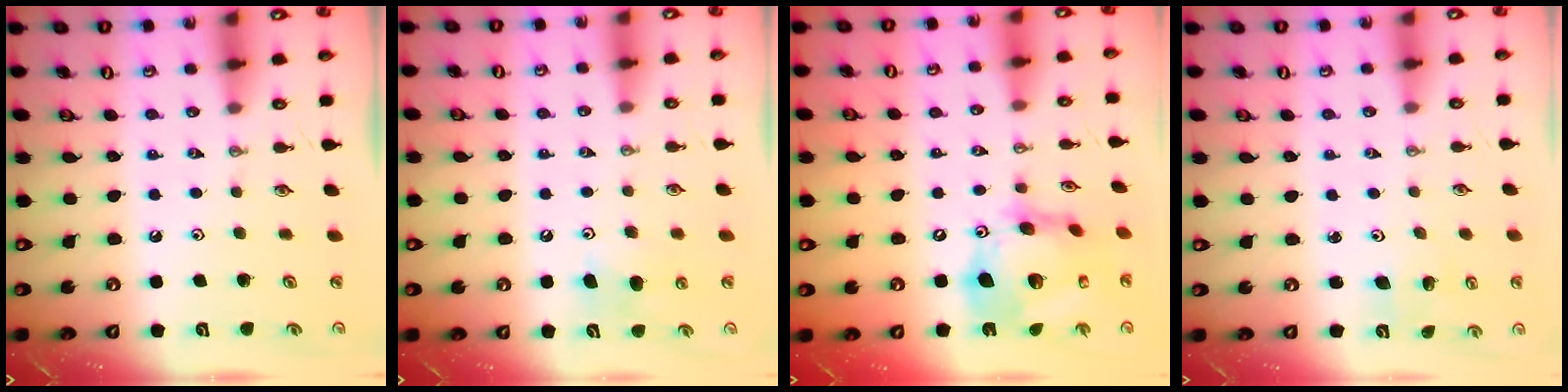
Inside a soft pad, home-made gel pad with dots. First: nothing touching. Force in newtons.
{"total": 6.0, "press": 5.9, "slide": 1.0}
{"total": 18.9, "press": 18.8, "slide": 2.2}
{"total": 2.7, "press": 2.7, "slide": 0.3}